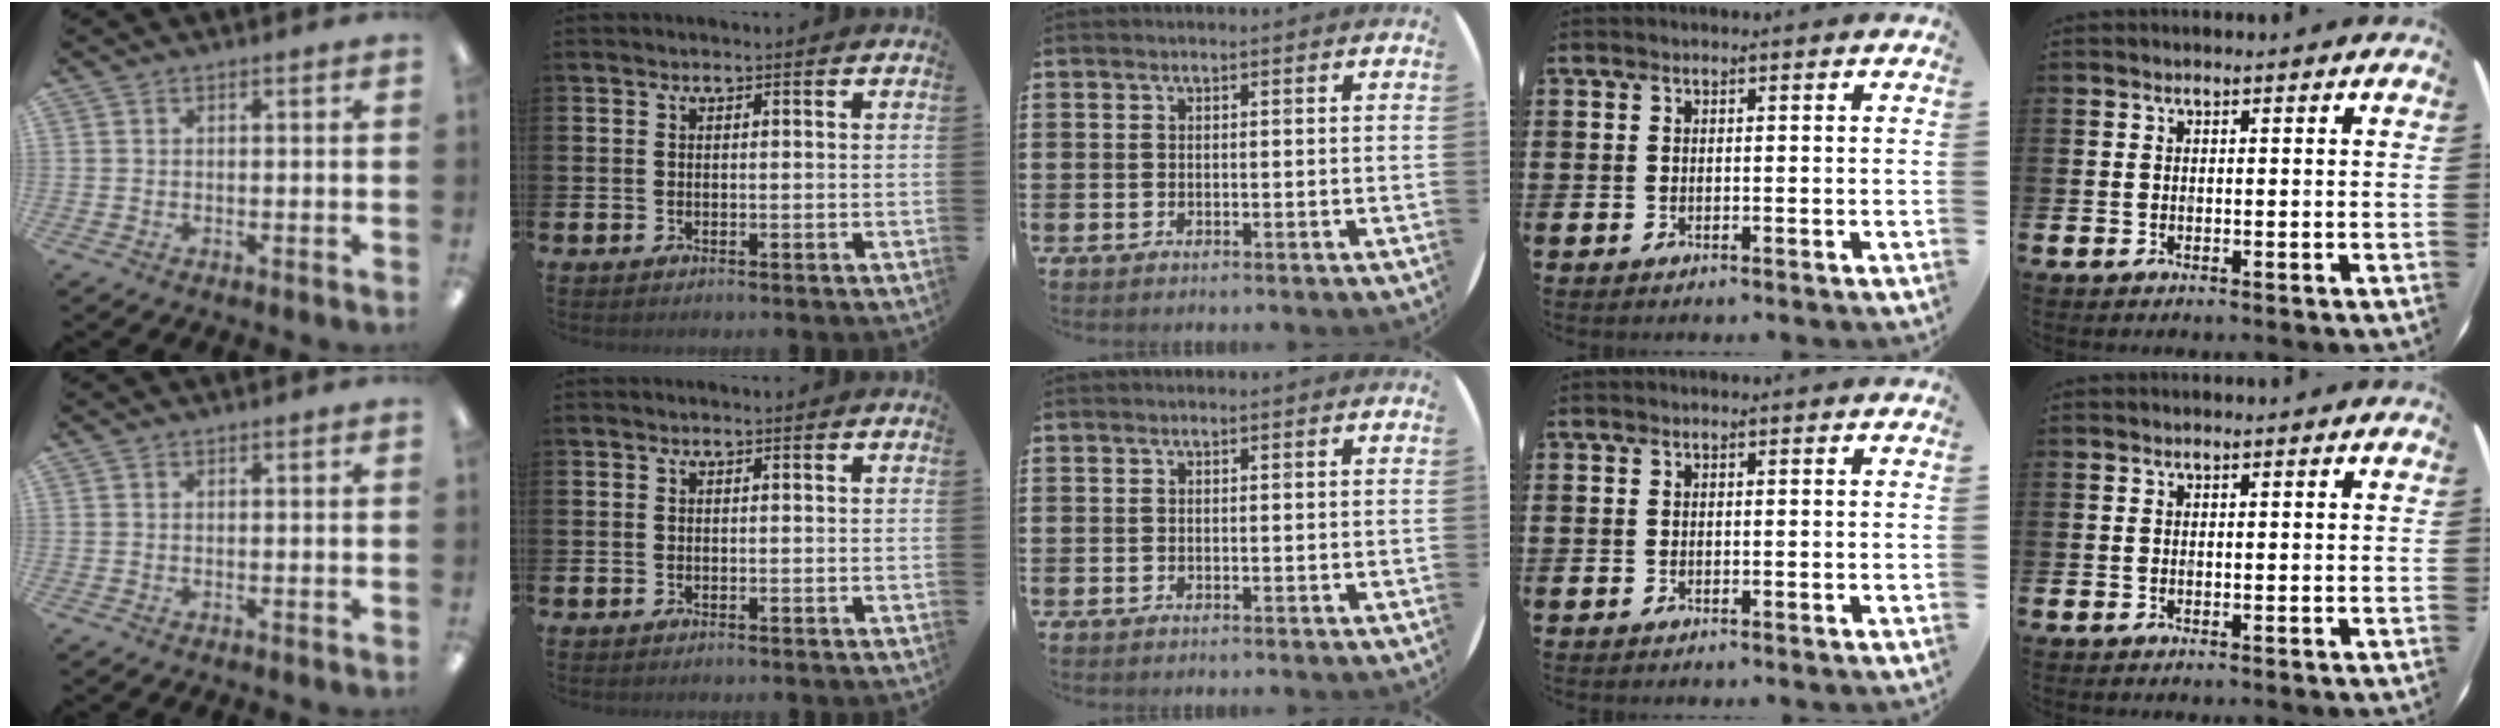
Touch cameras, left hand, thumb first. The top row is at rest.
{}